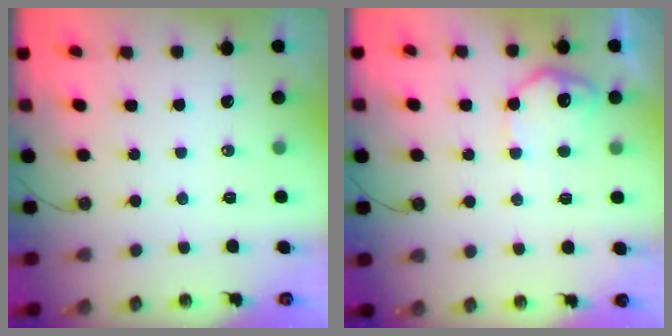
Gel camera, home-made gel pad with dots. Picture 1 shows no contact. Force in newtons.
{"total": 11.2, "press": 11.2, "slide": 0.6}